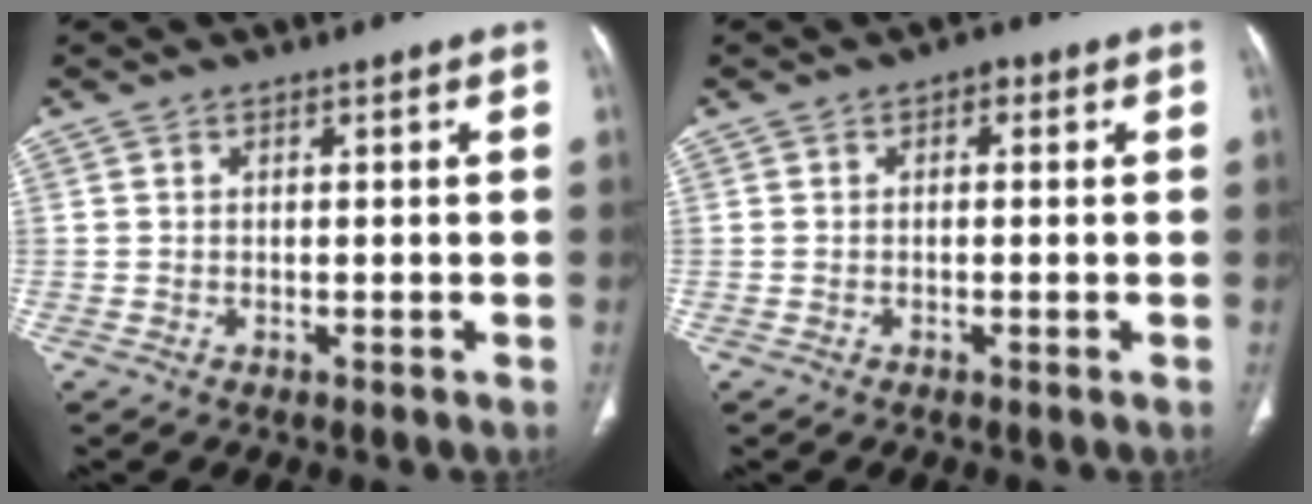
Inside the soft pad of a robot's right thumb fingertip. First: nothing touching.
{"total": 1.4, "force": [0.3, 1.0, 0.9], "torque": [0.002, 0.005, -0.006]}